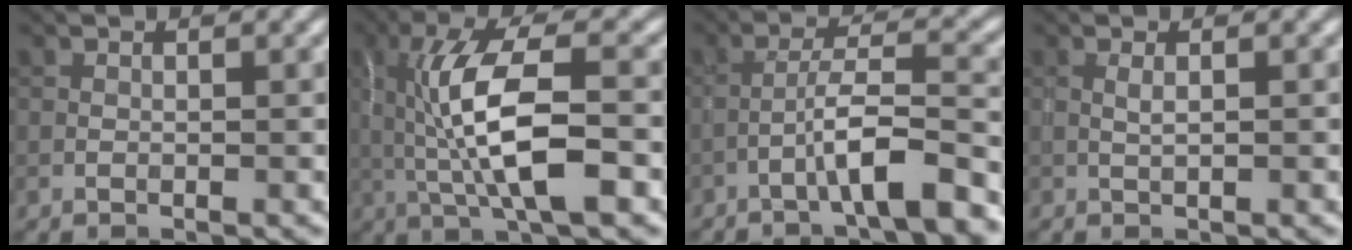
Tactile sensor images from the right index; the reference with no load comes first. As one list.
[{"total": 9.0, "force": [-0.3, 2.7, 8.5], "torque": [-0.159, 0.005, -0.005]}, {"total": 5.7, "force": [-3.4, 0.5, 4.6], "torque": [-0.076, 0.020, -0.060]}, {"total": 0.8, "force": [0.2, 0.1, 0.8], "torque": [-0.017, 0.002, 0.004]}]